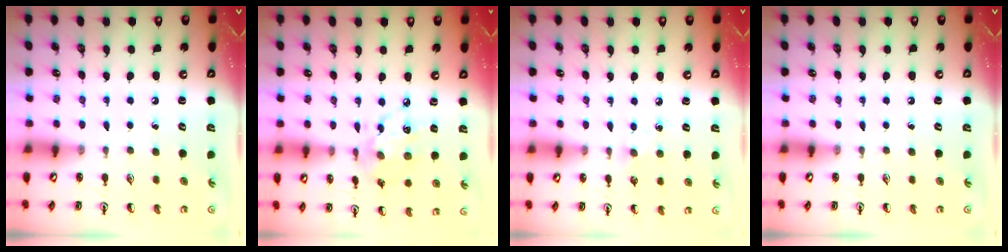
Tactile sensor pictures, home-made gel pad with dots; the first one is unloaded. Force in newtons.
{"total": 10.0, "press": 10.0, "slide": 0.5}
{"total": 6.2, "press": 6.1, "slide": 0.7}
{"total": 0.0}